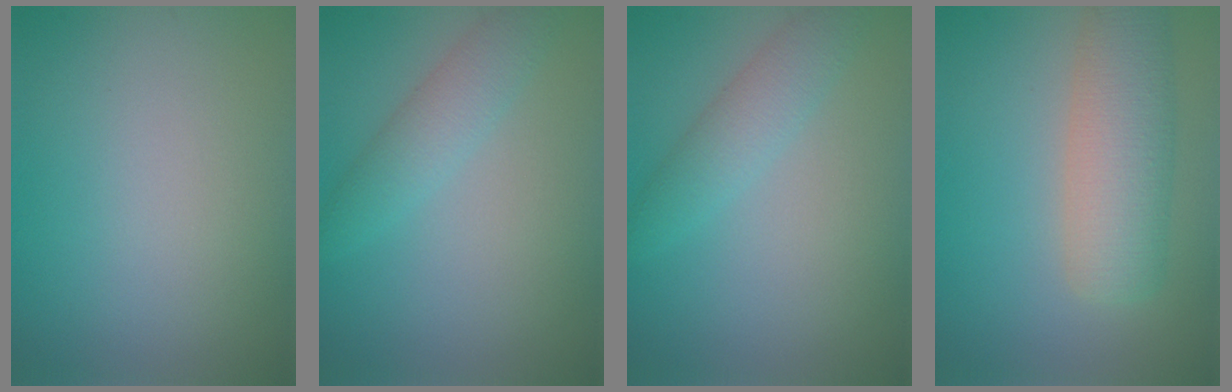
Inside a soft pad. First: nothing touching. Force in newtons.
{"total": 2.8, "press": 2.8, "slide": 0.2}
{"total": 2.8, "press": 2.8, "slide": 0.2}
{"total": 6.0, "press": 6.0, "slide": 0.3}